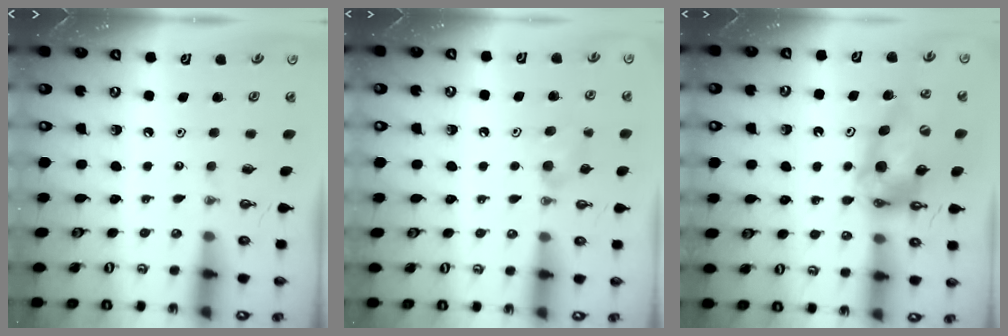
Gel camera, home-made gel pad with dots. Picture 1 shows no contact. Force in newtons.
{"total": 10.4, "press": 6.8, "slide": 7.8}
{"total": 15.7, "press": 15.6, "slide": 1.4}